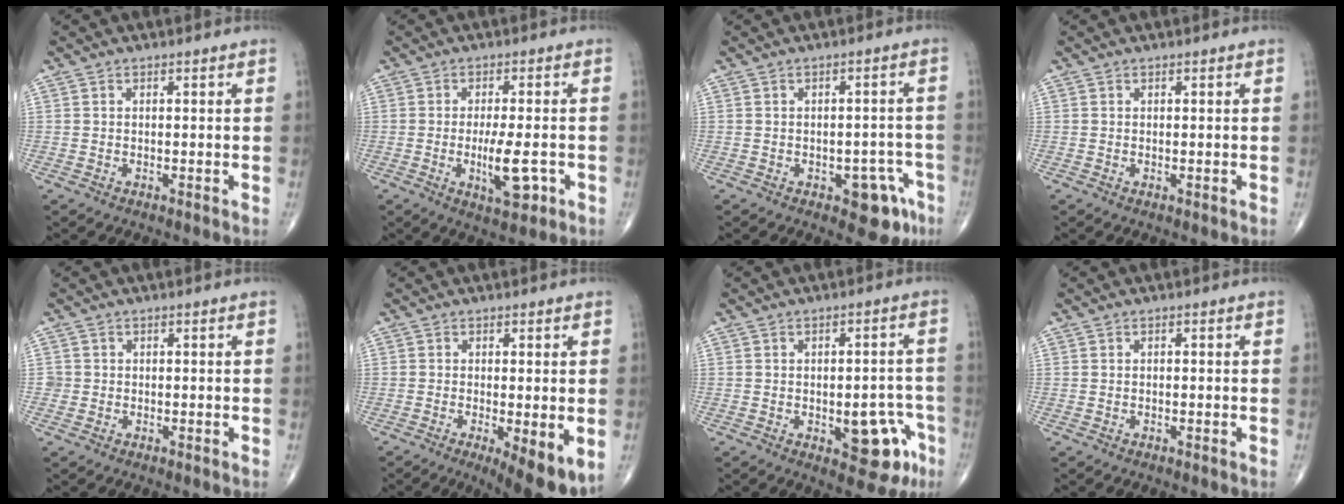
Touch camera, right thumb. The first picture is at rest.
{"total": 7.5, "force": [-2.1, 2.4, 6.8], "torque": [-0.107, -0.008, -0.029]}
{"total": 7.2, "force": [-3.7, 3.6, 5.0], "torque": [-0.028, 0.025, -0.041]}
{"total": 0.0}
{"total": 1.3, "force": [-0.2, 1.3, 0.0], "torque": [0.008, 0.006, -0.005]}
{"total": 8.7, "force": [-2.7, 2.4, 7.9], "torque": [-0.112, -0.023, -0.040]}
{"total": 10.1, "force": [-3.8, 5.0, 7.9], "torque": [-0.059, 0.025, -0.038]}
{"total": 0.0}